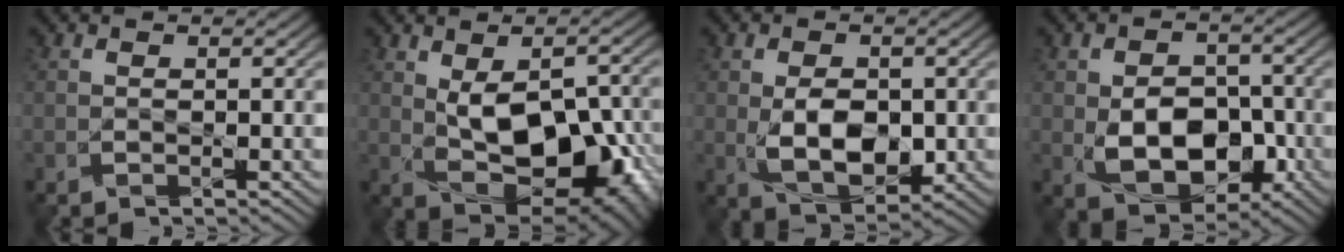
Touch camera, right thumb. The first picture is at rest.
{"total": 10.9, "force": [-0.6, 6.1, 8.9], "torque": [-0.152, -0.018, 0.006]}
{"total": 6.7, "force": [-0.5, 4.2, 5.2], "torque": [-0.105, -0.010, -0.009]}
{"total": 8.8, "force": [-2.1, 6.0, 6.1], "torque": [-0.108, -0.013, -0.041]}